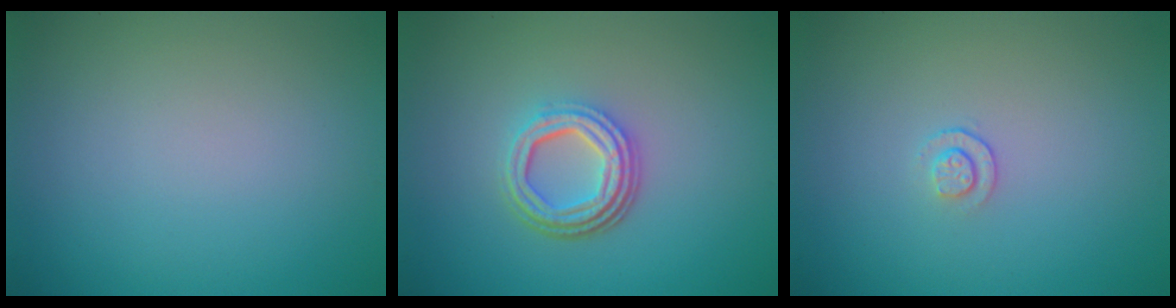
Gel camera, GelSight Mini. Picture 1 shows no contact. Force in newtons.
{"total": 4.6, "press": 3.3, "slide": 3.1}
{"total": 0.9, "press": 0.6, "slide": 0.7}